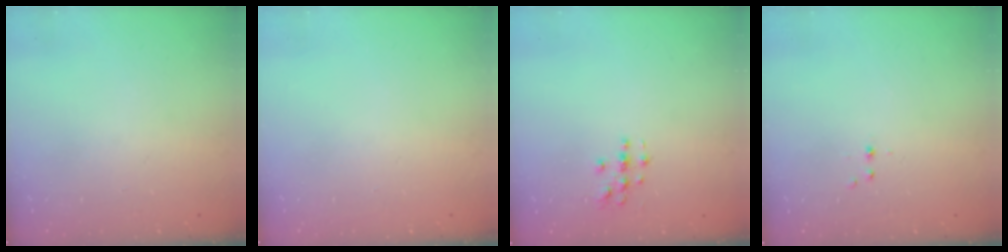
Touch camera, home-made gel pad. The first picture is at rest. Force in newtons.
{"total": 0.0}
{"total": 3.1, "press": 3.0, "slide": 0.3}
{"total": 2.2, "press": 1.9, "slide": 1.0}